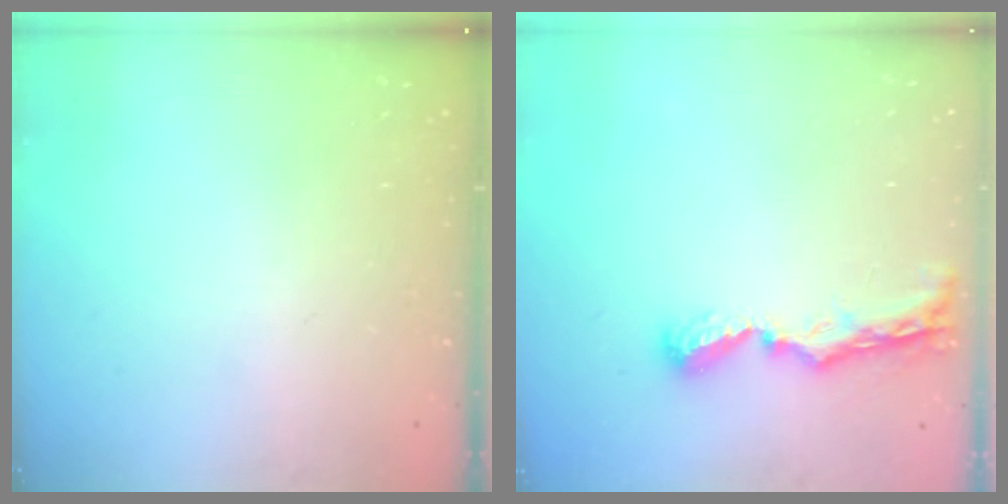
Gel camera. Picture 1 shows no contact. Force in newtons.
{"total": 8.6, "press": 8.5, "slide": 0.8}